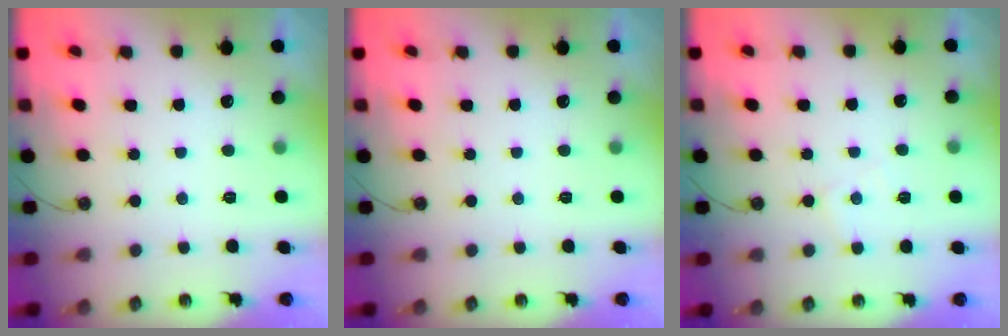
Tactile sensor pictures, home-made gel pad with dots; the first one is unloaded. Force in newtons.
{"total": 0.0}
{"total": 4.8, "press": 4.8, "slide": 0.5}